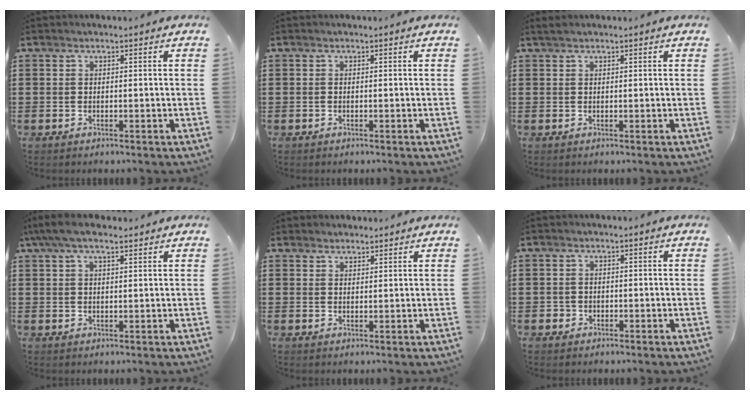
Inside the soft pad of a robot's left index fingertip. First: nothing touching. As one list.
[{"total": 0.0}, {"total": 0.7, "force": [0.5, 0.1, 0.5], "torque": [-0.011, 0.001, 0.009]}, {"total": 4.8, "force": [3.1, 1.5, 3.4], "torque": [-0.072, 0.006, 0.056]}, {"total": 1.9, "force": [1.8, 0.7, -0.1], "torque": [-0.003, 0.004, 0.036]}, {"total": 1.0, "force": [-0.4, 0.9, 0.1], "torque": [-0.006, 0.004, -0.011]}]